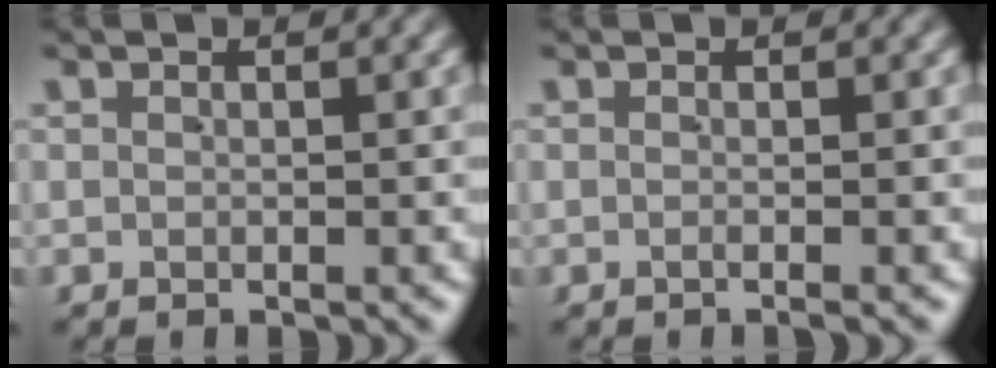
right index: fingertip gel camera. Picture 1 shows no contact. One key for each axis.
{"total": 0.7, "fx": -0.5, "fy": -0.1, "fz": 0.5, "tx": -0.003, "ty": 0.004, "tz": -0.012}